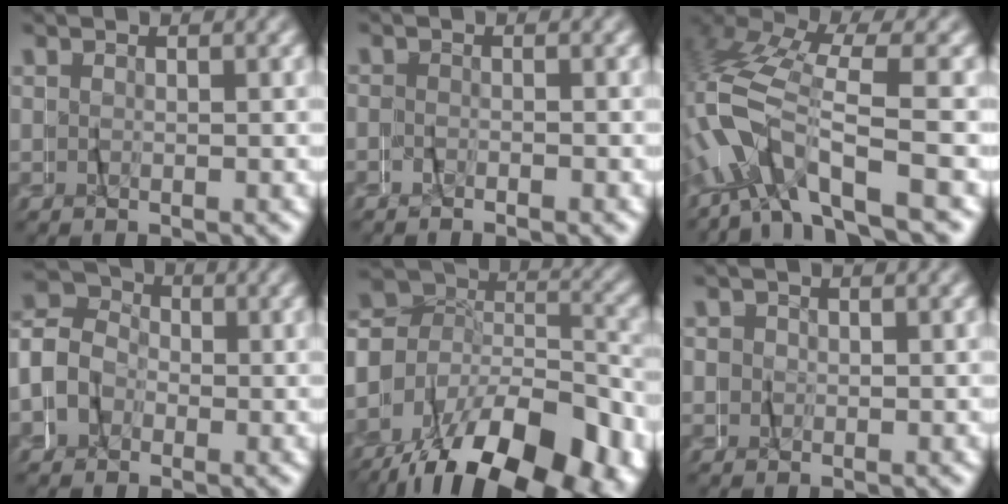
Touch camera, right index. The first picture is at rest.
{"total": 2.3, "force": [0.0, 1.7, 1.6], "torque": [-0.041, 0.005, -0.009]}
{"total": 4.5, "force": [-1.9, 2.3, 3.4], "torque": [-0.117, -0.005, -0.037]}
{"total": 7.6, "force": [-0.8, 7.0, 3.0], "torque": [-0.082, 0.001, -0.031]}
{"total": 16.5, "force": [-6.4, 11.2, 10.2], "torque": [-0.205, -0.028, -0.099]}
{"total": 1.9, "force": [0.3, 1.8, 0.7], "torque": [-0.026, 0.000, 0.005]}